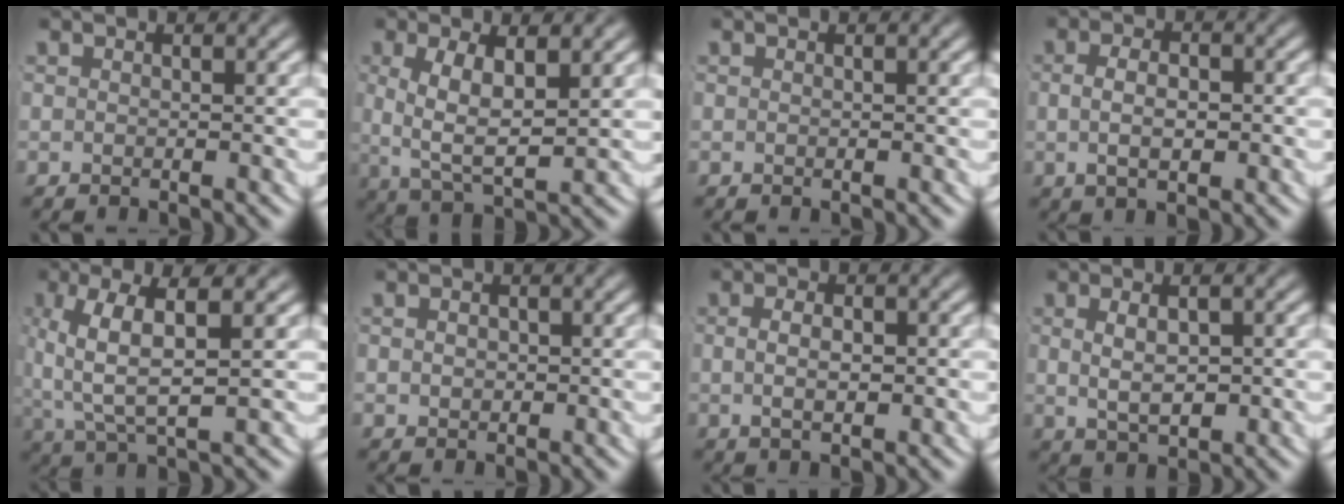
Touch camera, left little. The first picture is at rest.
{"total": 4.9, "force": [0.3, 2.4, 4.2], "torque": [-0.091, -0.017, 0.022]}
{"total": 0.0}
{"total": 2.7, "force": [-0.3, 1.2, 2.4], "torque": [-0.033, -0.003, 0.001]}
{"total": 4.9, "force": [1.0, 1.8, 4.4], "torque": [-0.095, -0.002, 0.026]}
{"total": 0.8, "force": [0.0, 0.7, 0.5], "torque": [-0.012, -0.009, 0.007]}
{"total": 2.1, "force": [-0.2, 0.8, 1.9], "torque": [-0.026, -0.003, 0.004]}
{"total": 3.8, "force": [0.1, 2.0, 3.2], "torque": [-0.051, -0.003, 0.011]}